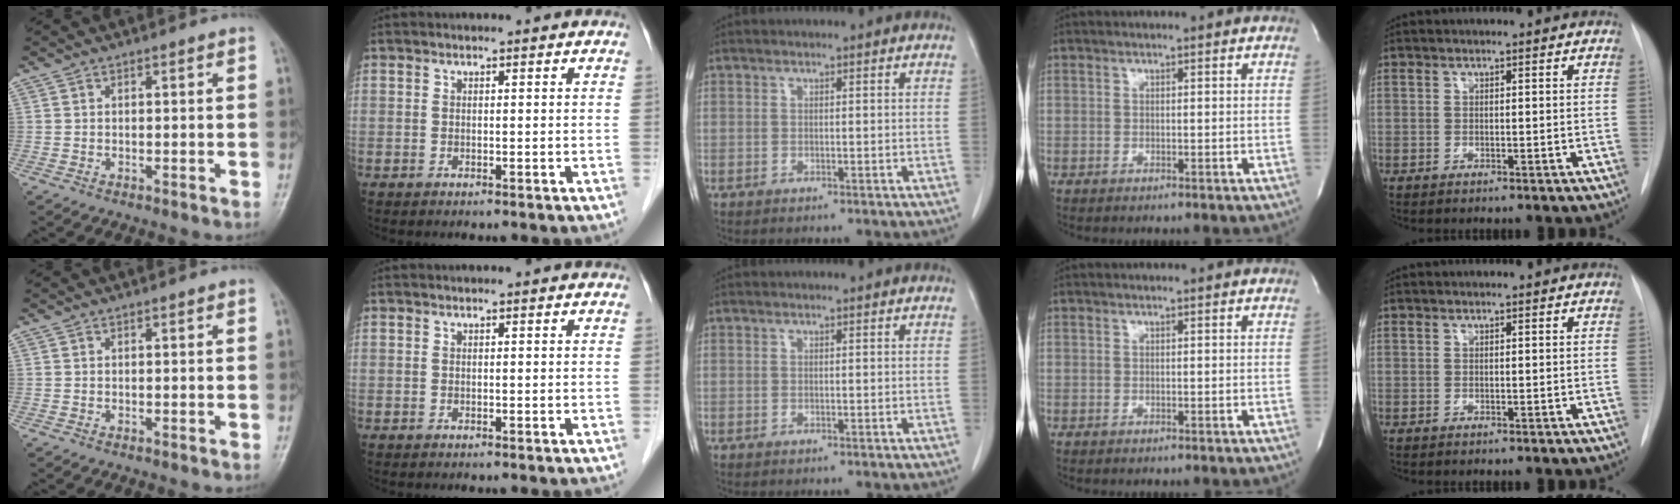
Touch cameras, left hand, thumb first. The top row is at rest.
{}